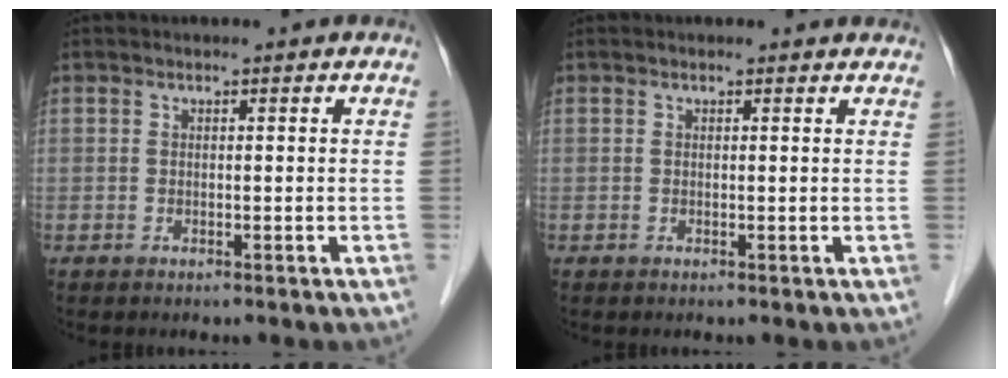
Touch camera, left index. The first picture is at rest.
{"total": 1.5, "force": [1.5, 0.3, 0.1], "torque": [-0.012, 0.009, 0.010]}